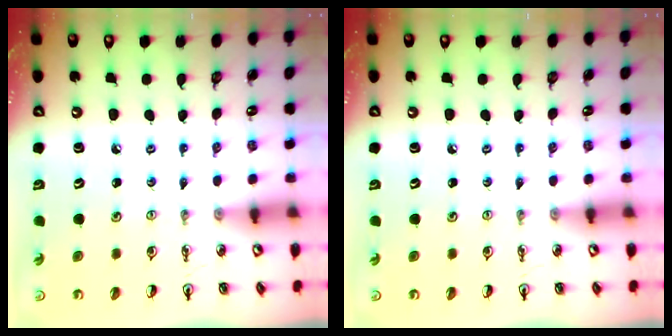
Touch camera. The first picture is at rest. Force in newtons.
{"total": 0.0}